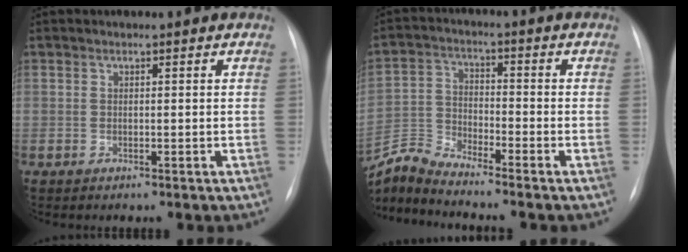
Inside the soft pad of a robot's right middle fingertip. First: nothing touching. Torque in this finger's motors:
{"motor_torque": [-0.29, -0.24, -0.04, 0.00]}